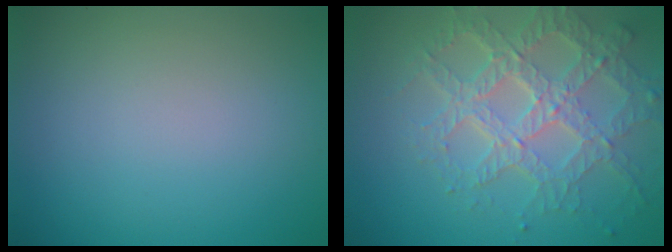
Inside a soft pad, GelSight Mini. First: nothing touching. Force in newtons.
{"total": 6.8, "press": 4.9, "slide": 4.7}